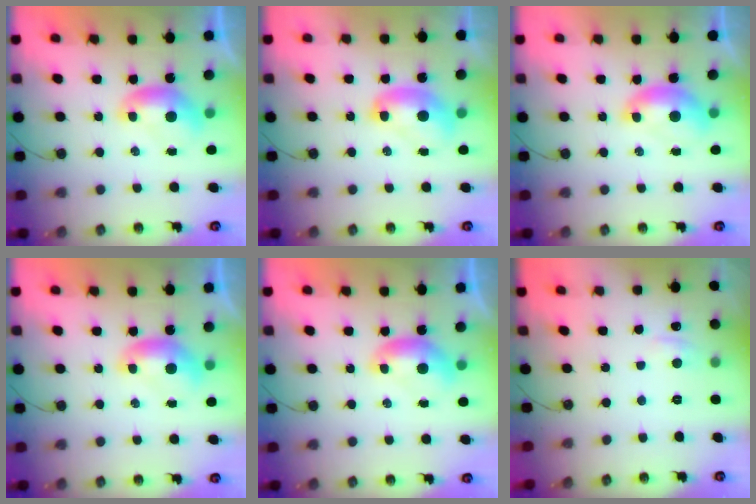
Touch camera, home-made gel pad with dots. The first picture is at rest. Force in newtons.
{"total": 2.5, "press": 2.5, "slide": 0.2}
{"total": 1.5, "press": 1.4, "slide": 0.6}
{"total": 0.0}
{"total": 0.0}
{"total": 0.9, "press": 0.7, "slide": 0.5}